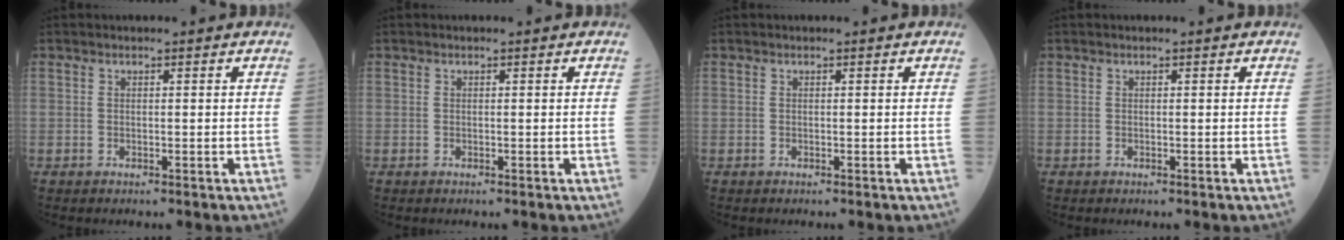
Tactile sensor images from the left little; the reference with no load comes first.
{"total": 0.0}
{"total": 0.0}
{"total": 0.0}